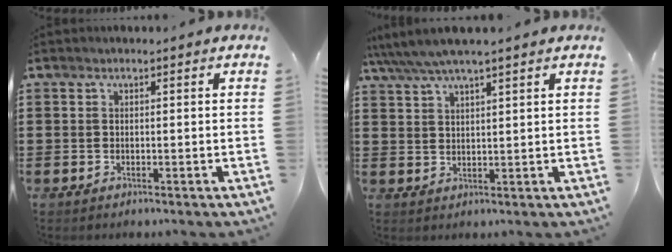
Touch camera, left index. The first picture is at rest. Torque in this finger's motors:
{"motor_torque": [2.14, 0.00, 0.37, 0.21]}